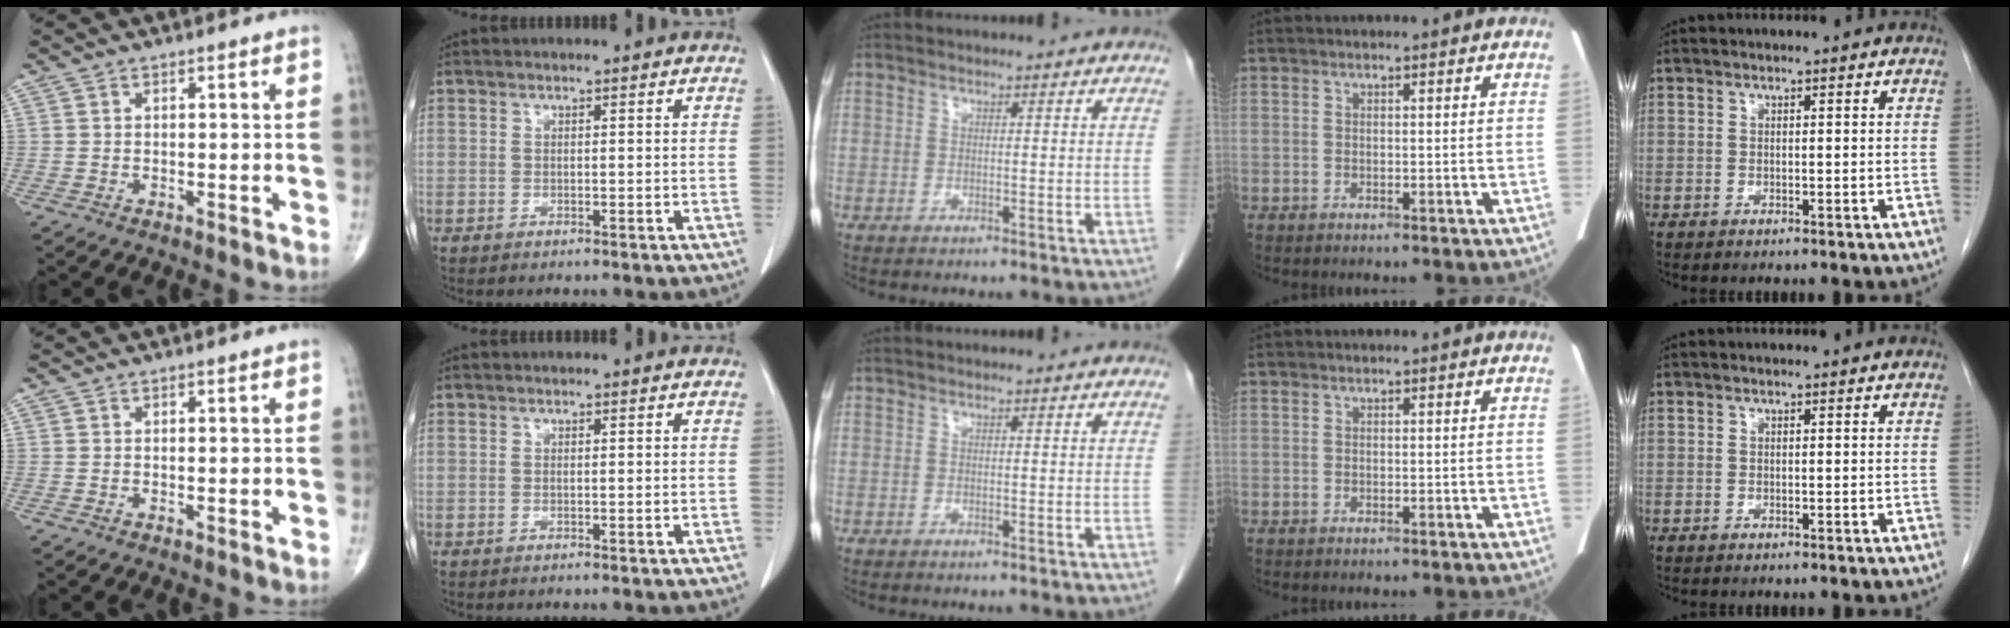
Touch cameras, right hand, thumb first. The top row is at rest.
{}